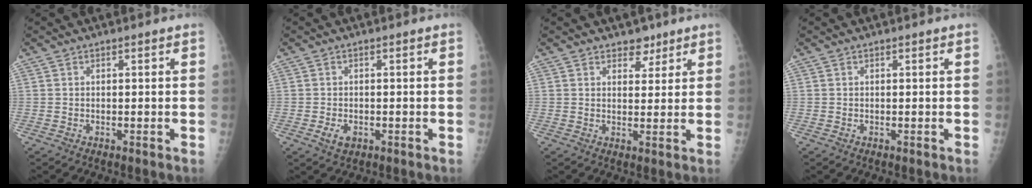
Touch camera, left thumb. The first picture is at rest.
{"total": 2.7, "force": [-0.9, 1.8, 1.7], "torque": [-0.028, -0.001, -0.010]}
{"total": 3.6, "force": [2.6, 2.2, 1.0], "torque": [0.007, -0.016, 0.039]}
{"total": 0.0}